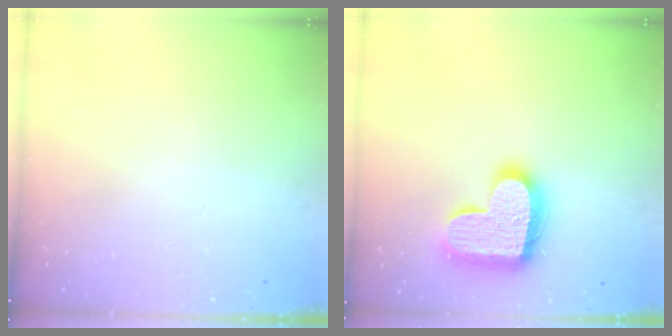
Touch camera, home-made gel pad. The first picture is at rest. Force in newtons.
{"total": 17.7, "press": 17.6, "slide": 1.3}